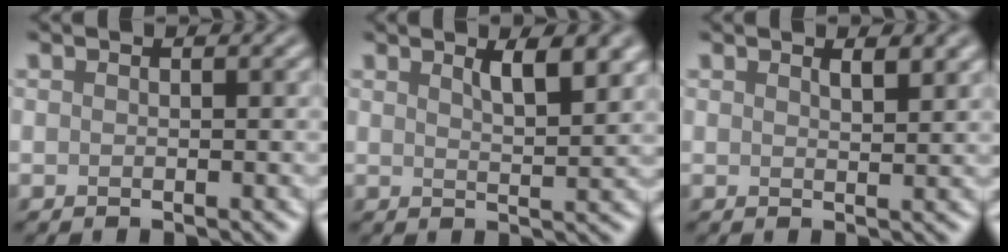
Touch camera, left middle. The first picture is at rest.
{"total": 3.5, "force": [1.9, 1.0, 2.7], "torque": [-0.034, -0.001, 0.032]}
{"total": 1.7, "force": [1.2, 0.5, 1.1], "torque": [-0.013, 0.000, 0.020]}